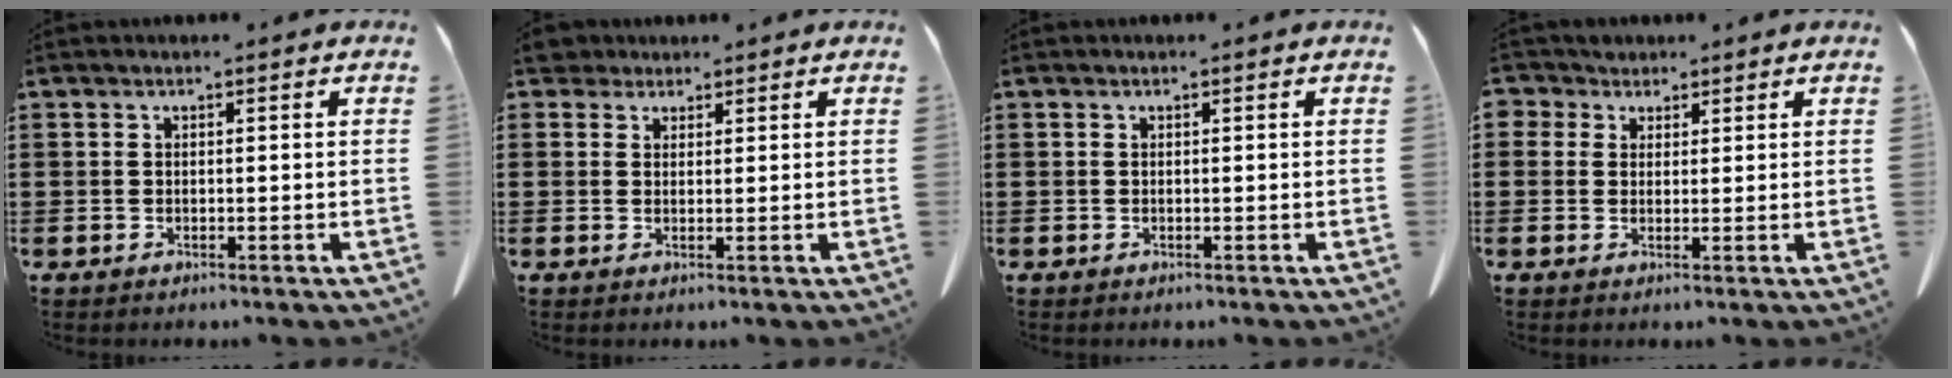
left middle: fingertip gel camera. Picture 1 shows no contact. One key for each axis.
{"total": 2.8, "fx": 2.3, "fy": 1.4, "fz": 0.7, "tx": -0.023, "ty": 0.006, "tz": 0.045}
{"total": 0.0}
{"total": 2.7, "fx": 1.7, "fy": 2.1, "fz": 0.3, "tx": -0.011, "ty": 0.008, "tz": 0.030}